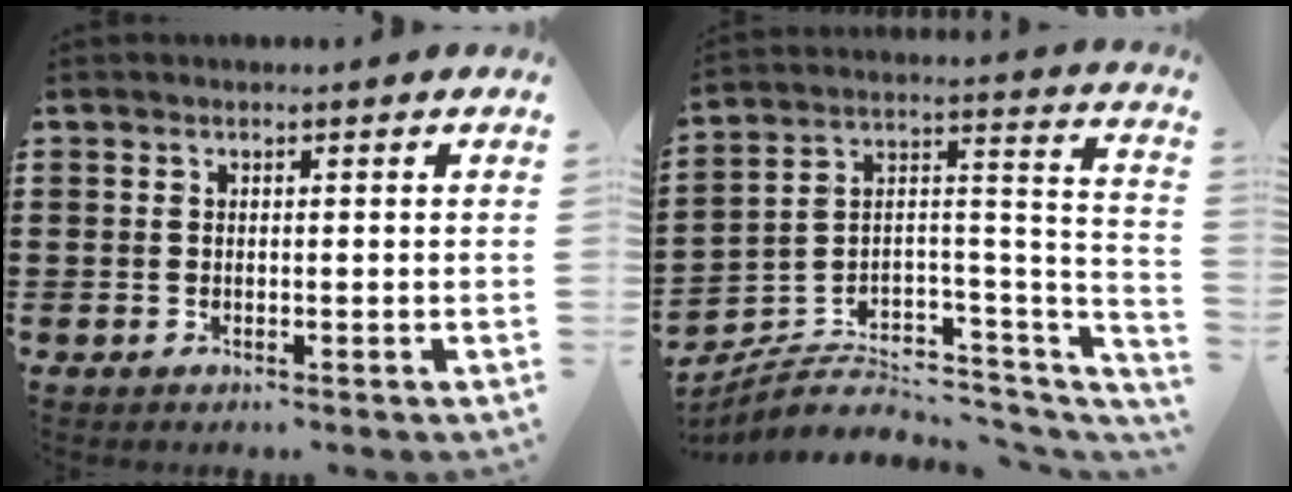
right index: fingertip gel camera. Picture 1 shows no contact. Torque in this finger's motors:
{"motor_torque": [-0.88, 0.00, -1.05, -0.21]}